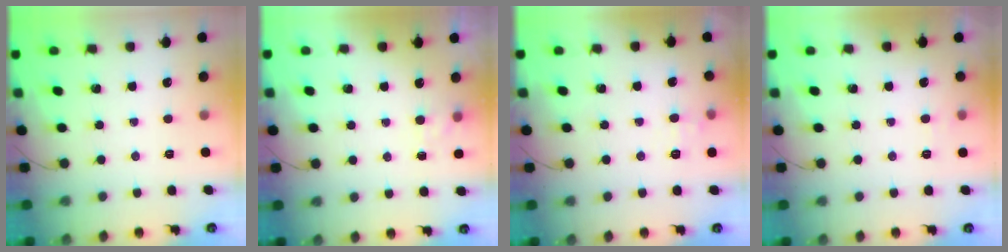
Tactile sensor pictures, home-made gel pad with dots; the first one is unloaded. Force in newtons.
{"total": 5.0, "press": 4.7, "slide": 1.6}
{"total": 4.3, "press": 3.9, "slide": 1.8}
{"total": 4.4, "press": 4.3, "slide": 1.2}